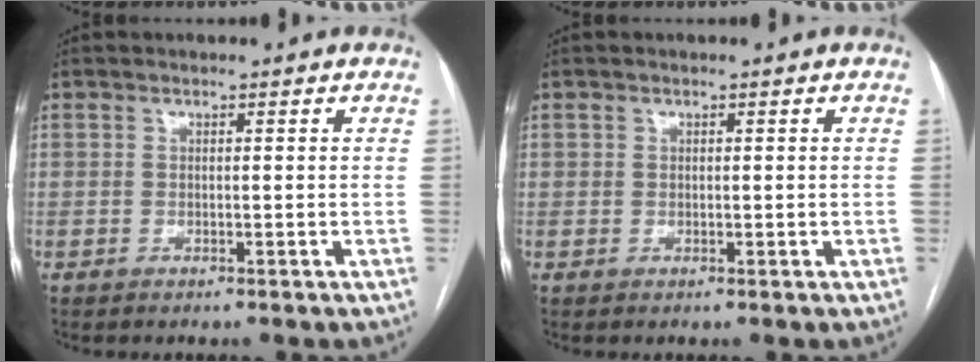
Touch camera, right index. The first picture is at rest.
{"total": 0.9, "force": [0.3, 0.8, 0.1], "torque": [0.007, 0.001, 0.002]}